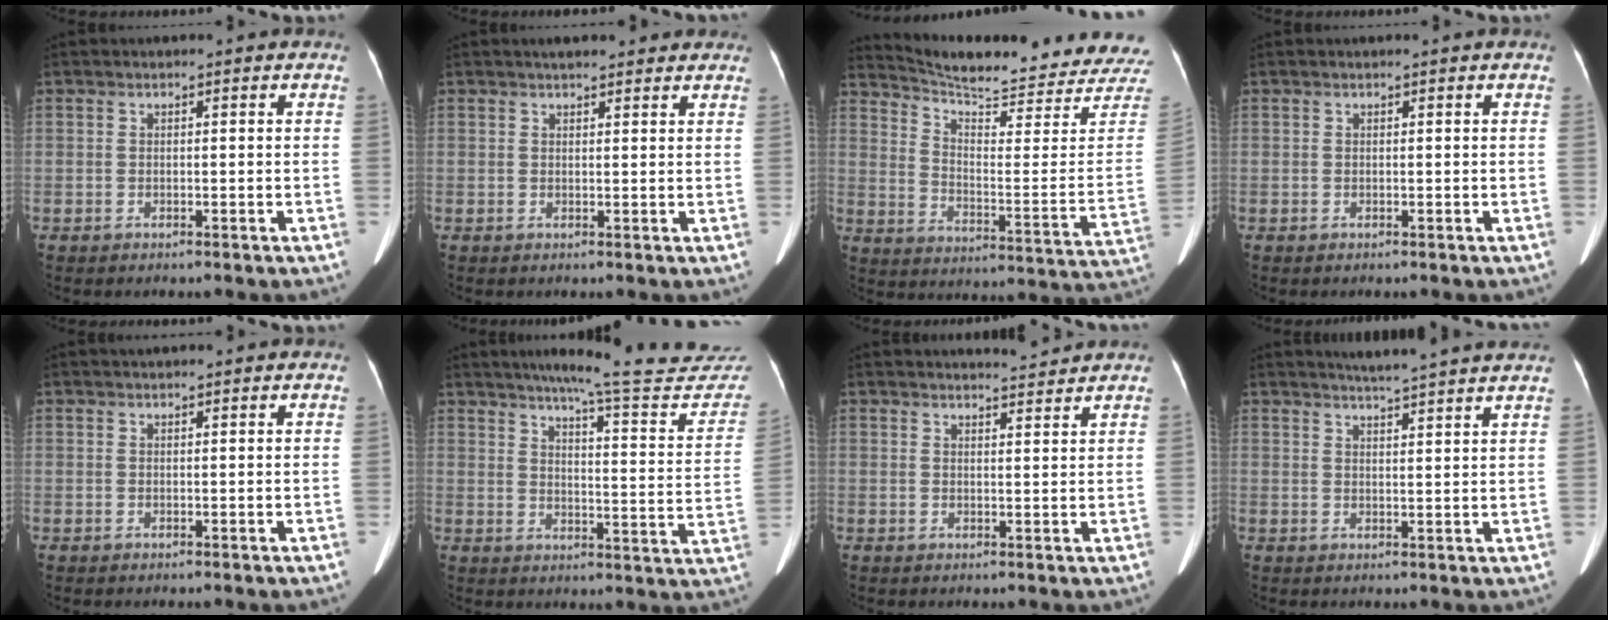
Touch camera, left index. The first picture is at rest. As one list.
[{"total": 6.4, "force": [5.4, 1.7, 2.9], "torque": [-0.032, 0.022, 0.067]}, {"total": 25.1, "force": [24.1, 1.3, 6.6], "torque": [-0.106, -0.122, 0.298]}, {"total": 0.0}, {"total": 2.3, "force": [2.0, 0.3, 1.0], "torque": [-0.008, 0.027, 0.028]}, {"total": 23.3, "force": [21.6, 1.2, 8.7], "torque": [-0.106, -0.090, 0.254]}, {"total": 3.0, "force": [3.0, -0.5, -0.1], "torque": [-0.004, -0.006, 0.043]}, {"total": 9.4, "force": [8.6, -0.9, 3.7], "torque": [-0.056, 0.007, 0.101]}]